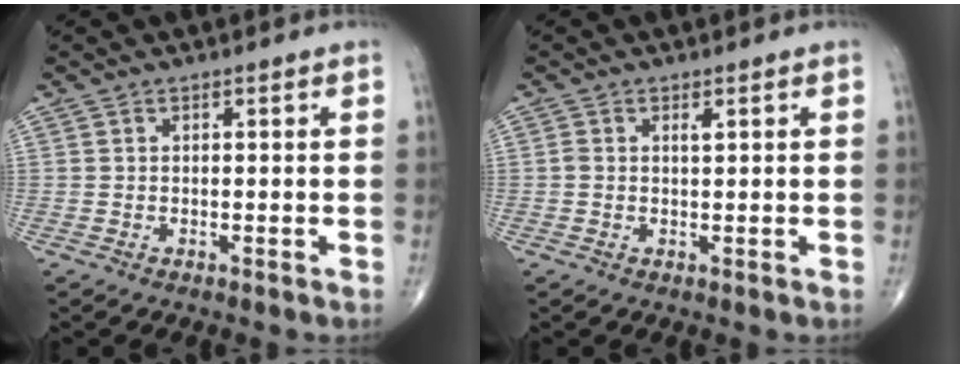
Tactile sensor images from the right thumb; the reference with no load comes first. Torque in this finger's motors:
{"motor_torque": [0.03, -0.02, 0.03, 0.04, 0.00]}